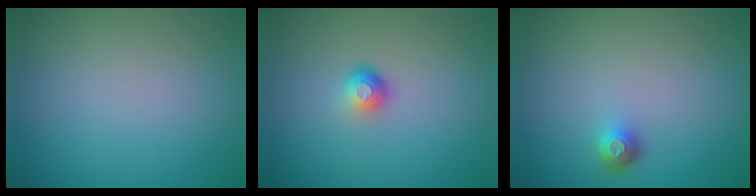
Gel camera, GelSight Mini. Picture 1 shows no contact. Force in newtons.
{"total": 1.9, "press": 1.3, "slide": 1.4}
{"total": 1.4, "press": 1.1, "slide": 0.9}